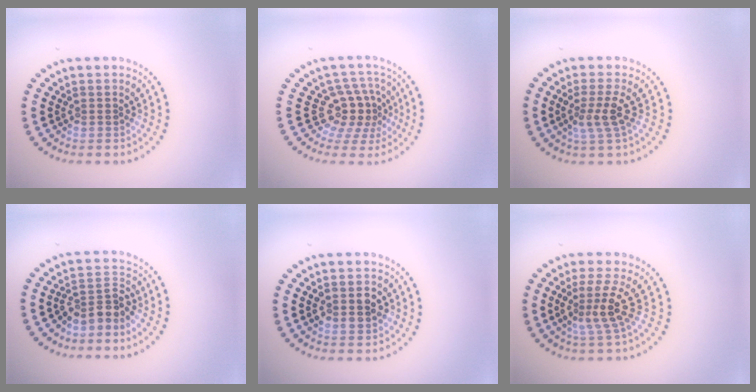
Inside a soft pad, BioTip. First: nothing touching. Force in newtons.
{"total": 3.5, "press": 2.7, "slide": 2.2}
{"total": 2.5, "press": 1.9, "slide": 1.7}
{"total": 2.7, "press": 2.1, "slide": 1.8}
{"total": 3.2, "press": 3.2, "slide": 0.1}
{"total": 3.3, "press": 2.4, "slide": 2.2}